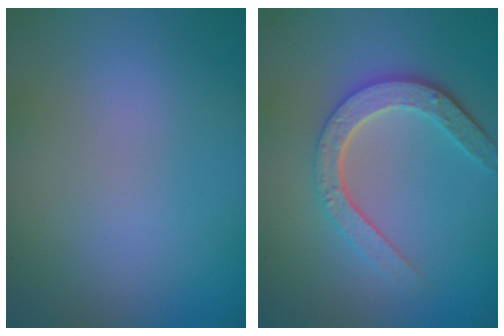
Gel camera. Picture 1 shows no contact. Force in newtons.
{"total": 4.8, "press": 3.6, "slide": 3.2}